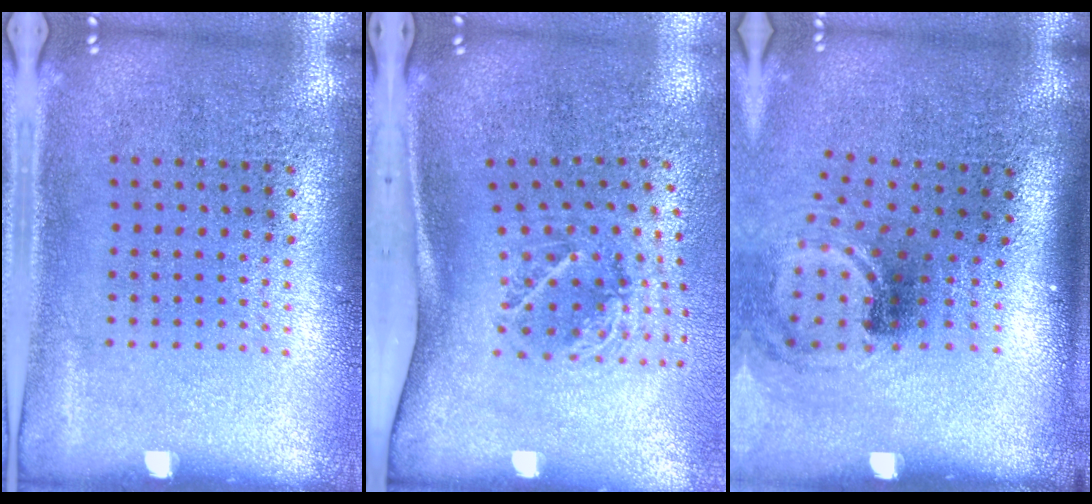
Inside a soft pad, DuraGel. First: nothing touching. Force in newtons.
{"total": 2.1, "press": 1.3, "slide": 1.7}
{"total": 1.8, "press": 1.2, "slide": 1.4}